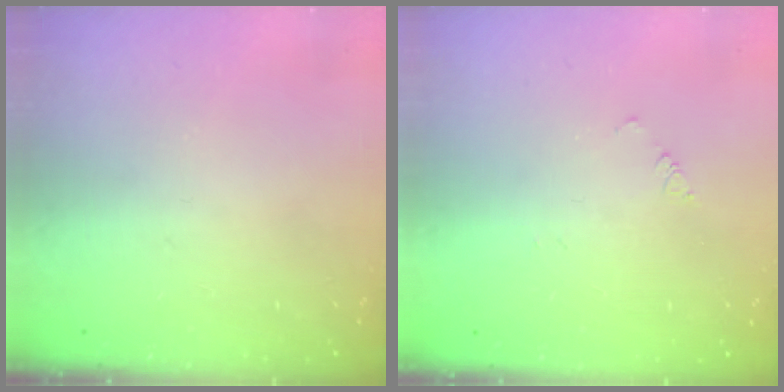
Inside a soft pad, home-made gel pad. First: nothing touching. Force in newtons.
{"total": 1.4, "press": 1.3, "slide": 0.3}